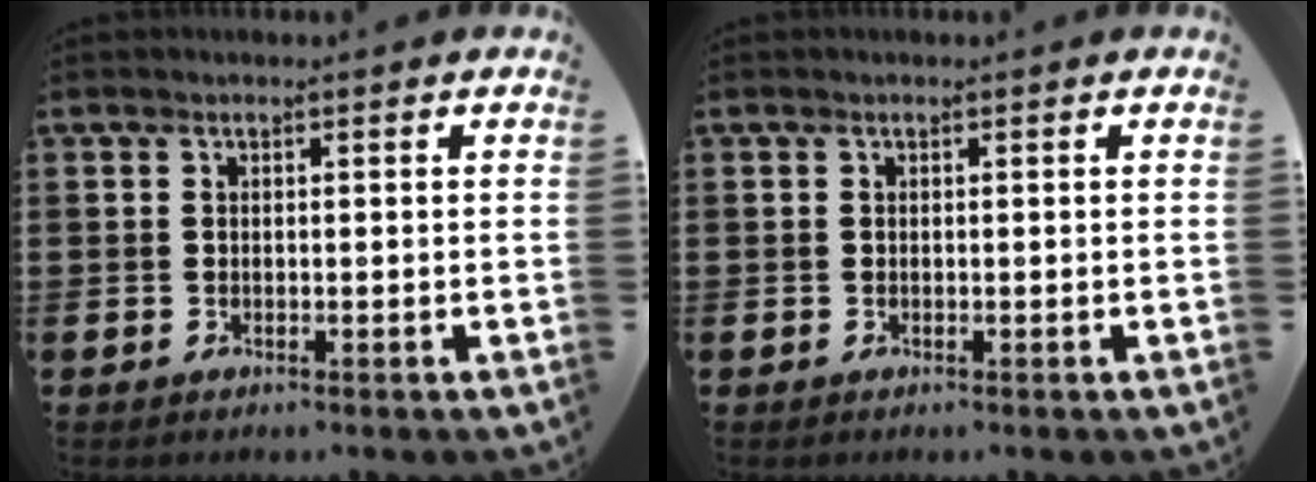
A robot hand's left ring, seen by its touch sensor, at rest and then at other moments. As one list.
[{"total": 0.0}]